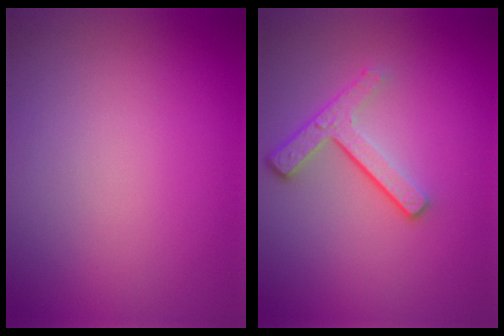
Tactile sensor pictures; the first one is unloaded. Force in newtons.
{"total": 3.6, "press": 2.6, "slide": 2.5}